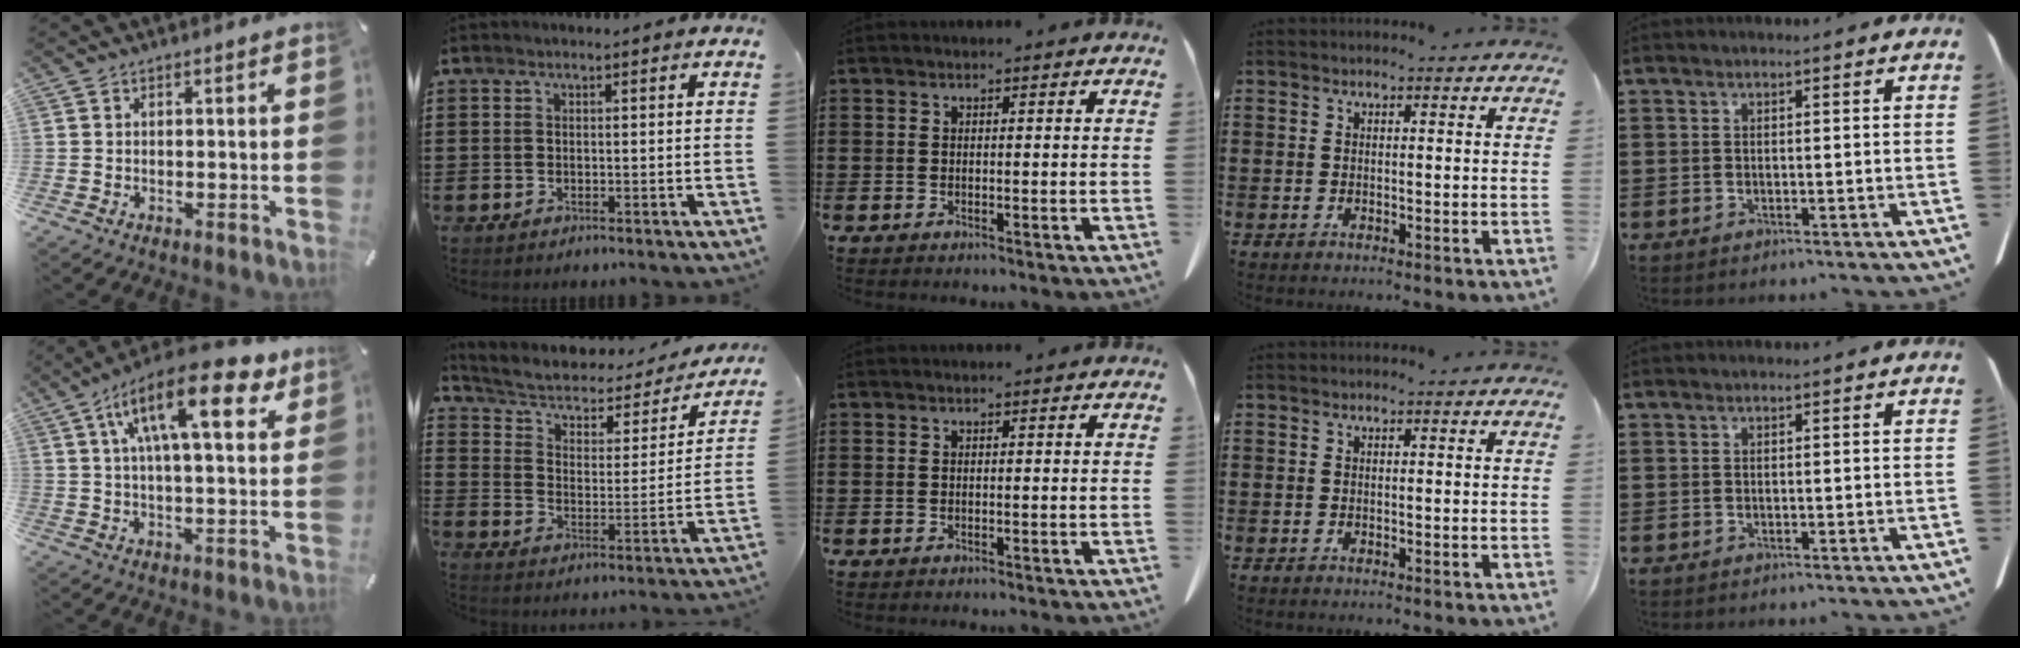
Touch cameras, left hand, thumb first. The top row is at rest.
{"thumb": {"total": 17.7, "force": [7.9, 6.4, 14.5], "torque": [-0.246, -0.017, 0.122]}, "index": {"total": 4.1, "force": [2.7, 2.3, 2.1], "torque": [-0.057, -0.017, 0.038]}}